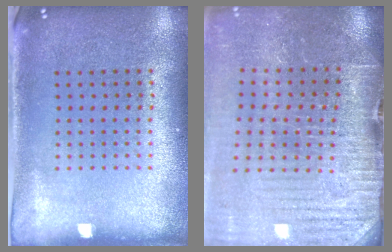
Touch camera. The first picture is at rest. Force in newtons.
{"total": 4.1, "press": 3.9, "slide": 1.3}